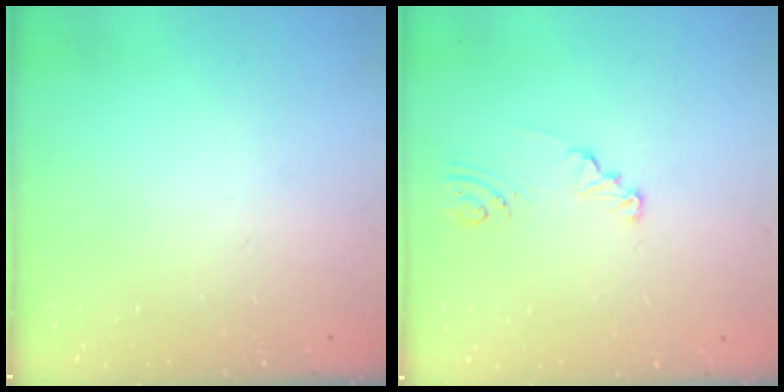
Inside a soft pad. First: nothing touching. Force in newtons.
{"total": 2.0, "press": 2.0, "slide": 0.2}